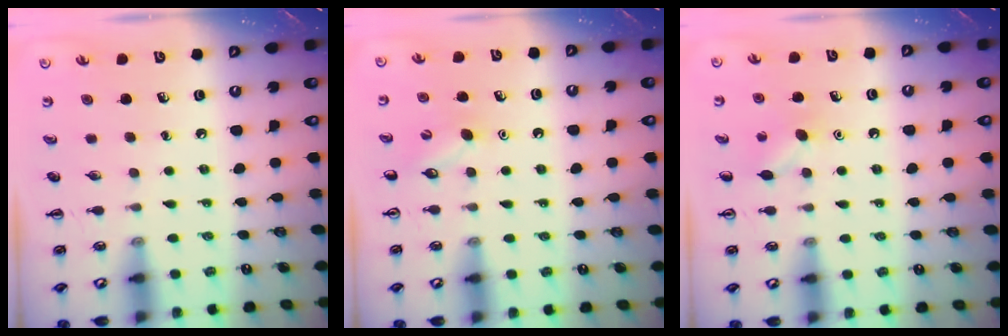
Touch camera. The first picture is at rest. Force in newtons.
{"total": 5.4, "press": 5.2, "slide": 1.4}
{"total": 6.3, "press": 6.0, "slide": 1.9}